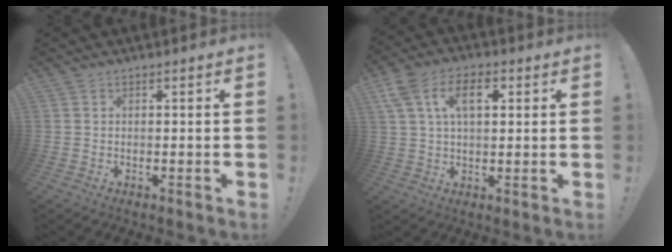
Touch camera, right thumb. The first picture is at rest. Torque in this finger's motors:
{"motor_torque": [-0.18, 0.70, 0.43, -0.19, 0.05]}